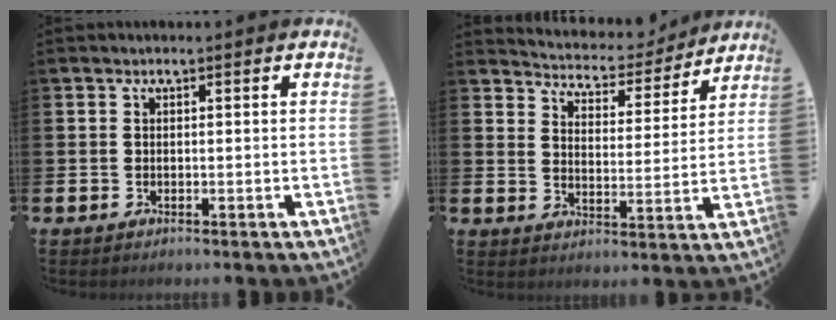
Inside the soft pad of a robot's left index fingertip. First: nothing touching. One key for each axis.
{"total": 5.0, "fx": 4.9, "fy": 1.3, "fz": 0.2, "tx": -0.027, "ty": -0.046, "tz": 0.079}